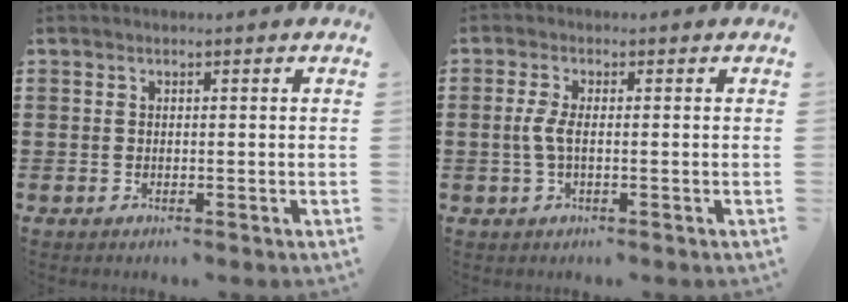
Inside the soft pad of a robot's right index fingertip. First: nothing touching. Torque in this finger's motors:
{"motor_torque": [0.50, 0.44, 0.36, 0.09]}